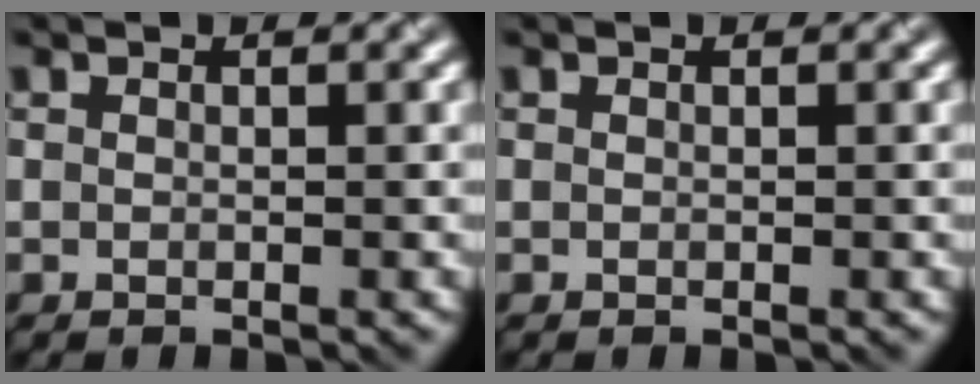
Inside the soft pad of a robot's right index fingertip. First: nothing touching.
{"total": 0.0}